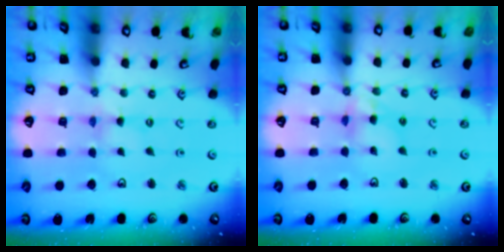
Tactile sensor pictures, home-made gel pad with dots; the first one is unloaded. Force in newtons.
{"total": 7.4, "press": 7.4, "slide": 0.6}